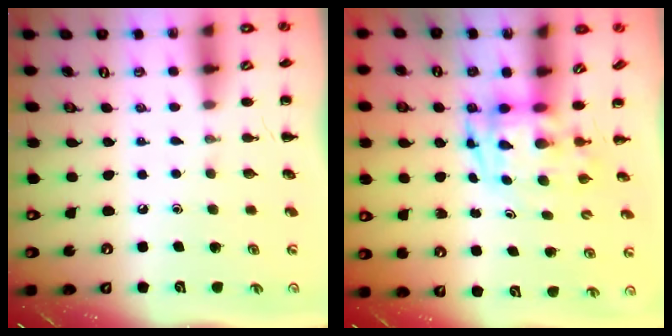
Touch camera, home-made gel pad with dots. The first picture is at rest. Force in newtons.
{"total": 3.5, "press": 3.4, "slide": 0.7}